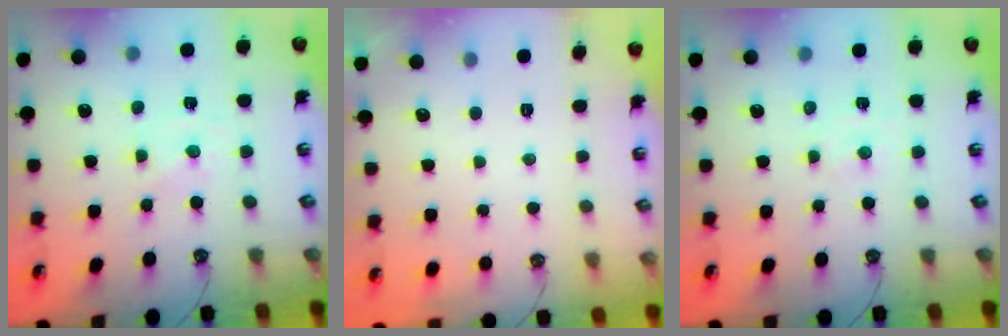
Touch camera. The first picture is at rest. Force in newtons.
{"total": 0.0}
{"total": 3.4, "press": 3.4, "slide": 0.6}